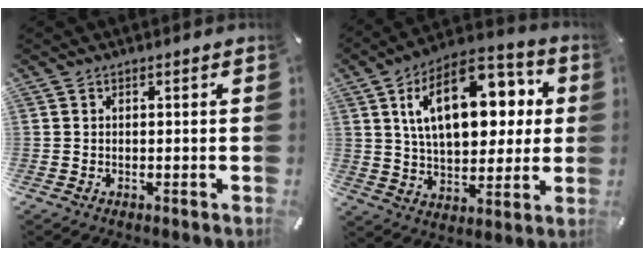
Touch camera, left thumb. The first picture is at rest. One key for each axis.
{"total": 21.1, "fx": 6.9, "fy": 12.0, "fz": 16.0, "tx": -0.269, "ty": -0.004, "tz": 0.111}